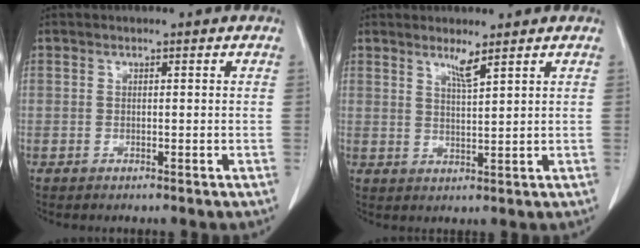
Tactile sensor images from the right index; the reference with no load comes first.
{"total": 2.7, "force": [2.1, -0.3, 1.8], "torque": [-0.034, -0.010, 0.041]}